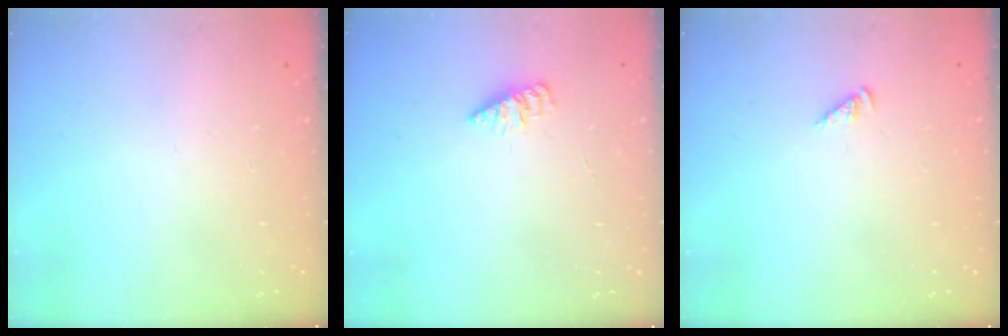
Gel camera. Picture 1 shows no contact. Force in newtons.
{"total": 2.4, "press": 2.4, "slide": 0.3}
{"total": 2.4, "press": 2.4, "slide": 0.5}